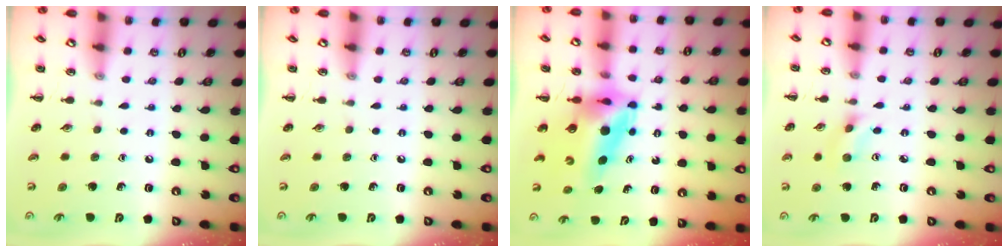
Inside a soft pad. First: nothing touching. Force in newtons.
{"total": 0.0}
{"total": 9.6, "press": 9.2, "slide": 3.0}
{"total": 2.7, "press": 2.6, "slide": 0.8}